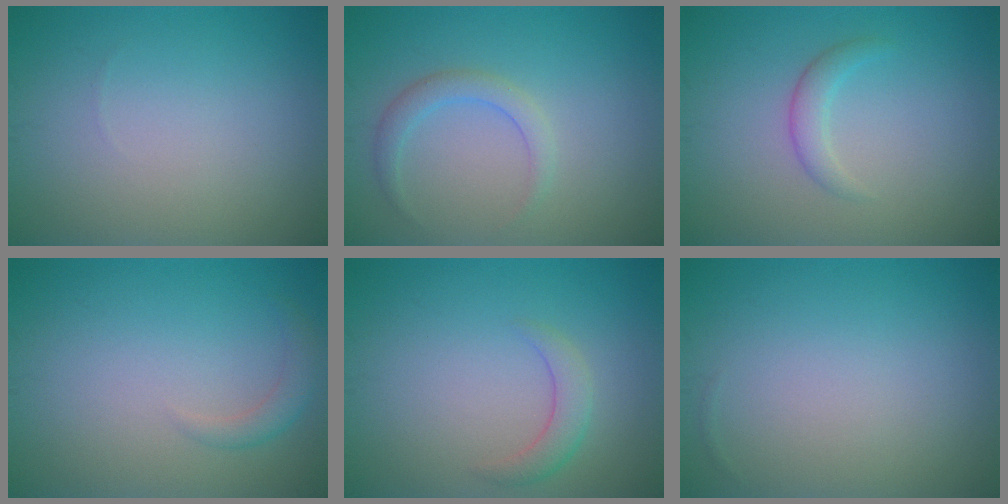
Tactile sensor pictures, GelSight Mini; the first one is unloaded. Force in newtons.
{"total": 2.0, "press": 2.0, "slide": 0.2}
{"total": 1.7, "press": 1.7, "slide": 0.1}
{"total": 1.5, "press": 1.5, "slide": 0.1}
{"total": 2.0, "press": 2.0, "slide": 0.0}
{"total": 0.0}